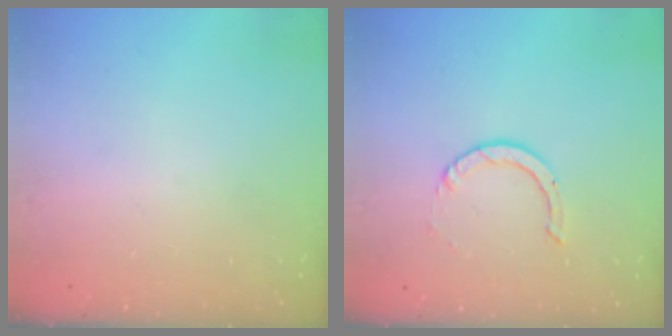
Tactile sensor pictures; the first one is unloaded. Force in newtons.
{"total": 2.2, "press": 2.2, "slide": 0.2}